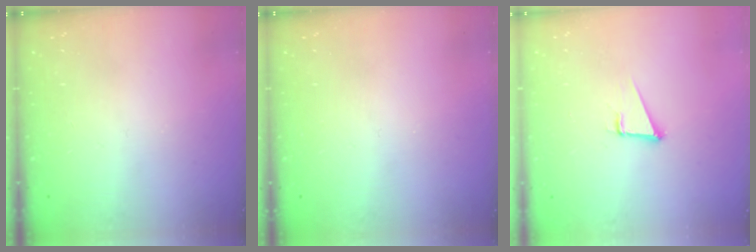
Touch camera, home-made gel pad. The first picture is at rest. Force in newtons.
{"total": 0.0}
{"total": 4.3, "press": 3.4, "slide": 2.6}